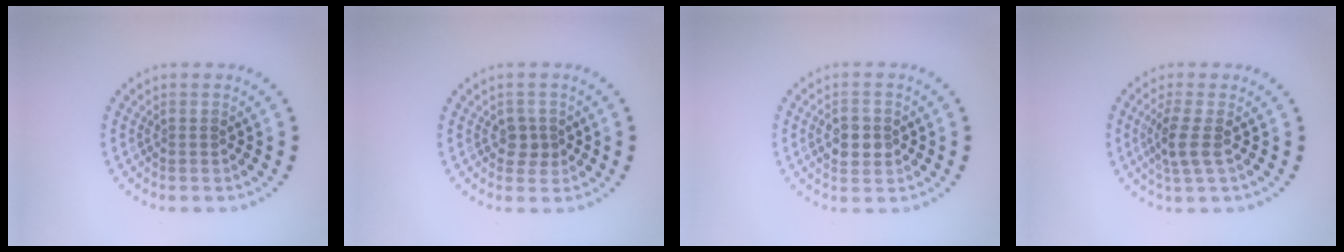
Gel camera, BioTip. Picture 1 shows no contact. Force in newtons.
{"total": 1.4, "press": 1.4, "slide": 0.4}
{"total": 3.1, "press": 3.0, "slide": 0.2}
{"total": 2.6, "press": 2.1, "slide": 1.5}